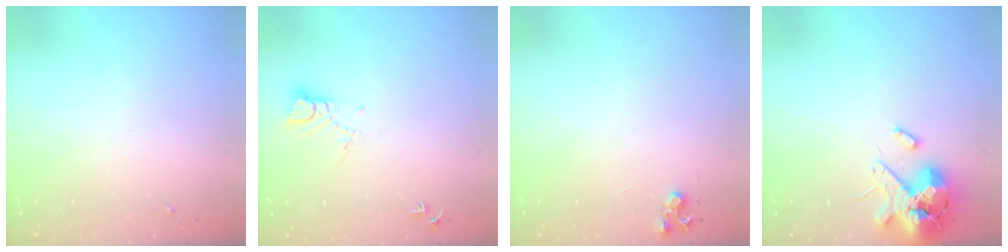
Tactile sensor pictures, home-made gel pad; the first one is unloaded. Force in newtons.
{"total": 4.3, "press": 4.3, "slide": 0.4}
{"total": 4.6, "press": 4.5, "slide": 0.7}
{"total": 13.2, "press": 13.0, "slide": 2.2}